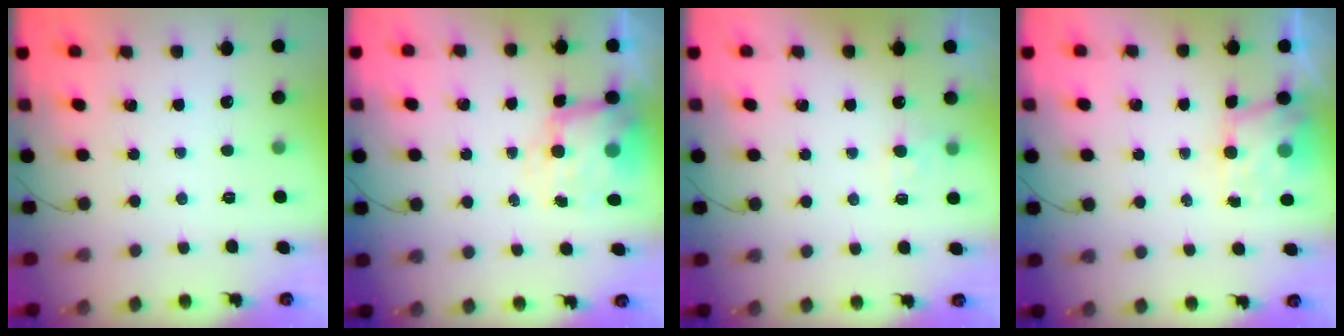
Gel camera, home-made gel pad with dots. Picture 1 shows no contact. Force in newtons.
{"total": 7.1, "press": 7.1, "slide": 0.7}
{"total": 2.5, "press": 2.1, "slide": 1.5}
{"total": 5.6, "press": 5.4, "slide": 1.1}